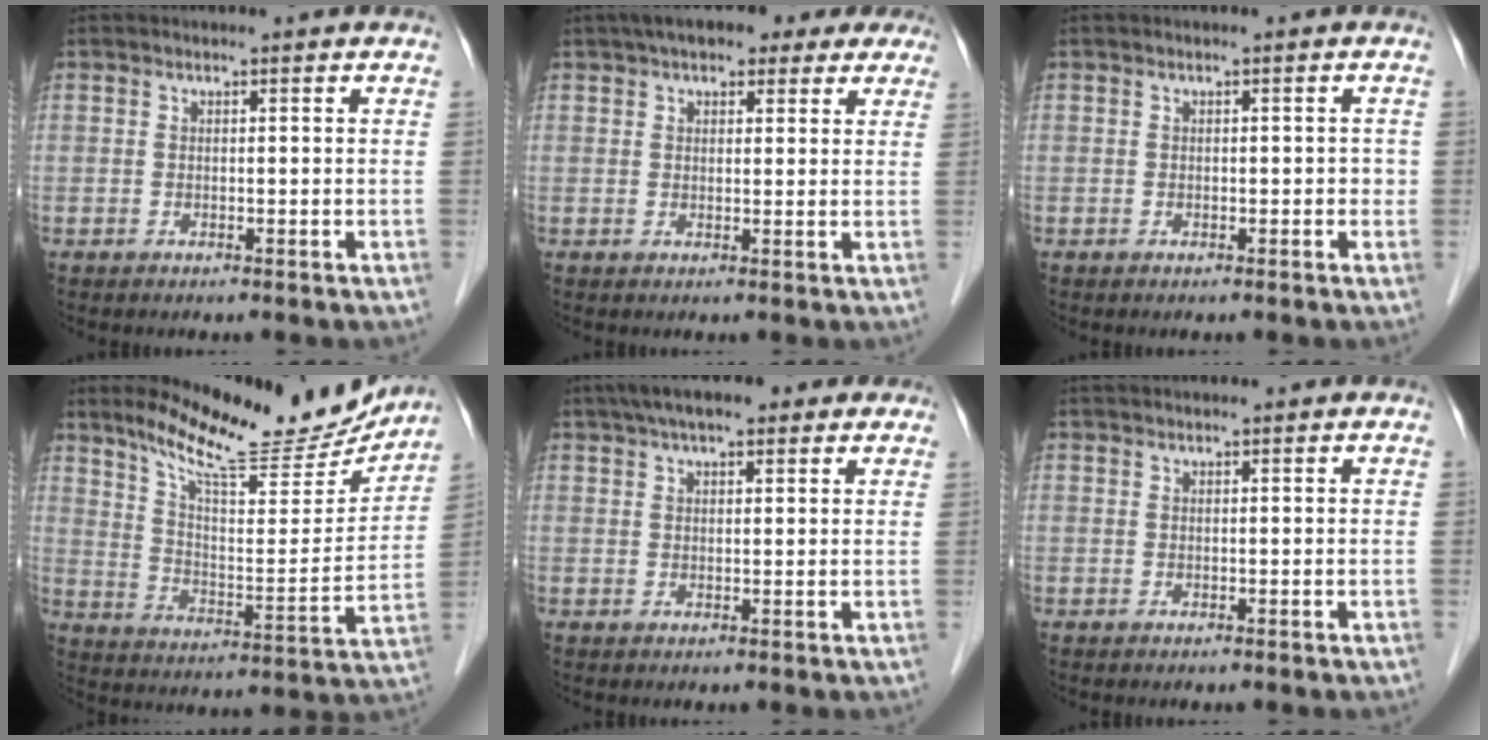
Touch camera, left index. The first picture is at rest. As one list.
[{"total": 11.2, "force": [8.5, 4.6, 5.7], "torque": [-0.064, 0.042, 0.109]}, {"total": 0.9, "force": [-0.1, 0.6, 0.6], "torque": [0.000, 0.004, -0.004]}, {"total": 18.3, "force": [16.5, 2.6, 7.4], "torque": [-0.125, -0.031, 0.246]}, {"total": 9.2, "force": [6.7, 2.9, 5.6], "torque": [-0.083, 0.040, 0.101]}, {"total": 2.7, "force": [2.5, 0.2, 1.0], "torque": [-0.010, 0.032, 0.043]}]